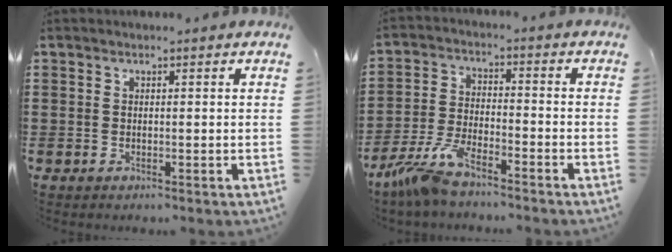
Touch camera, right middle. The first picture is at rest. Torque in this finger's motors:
{"motor_torque": [0.44, 0.17, 0.03, 0.07]}